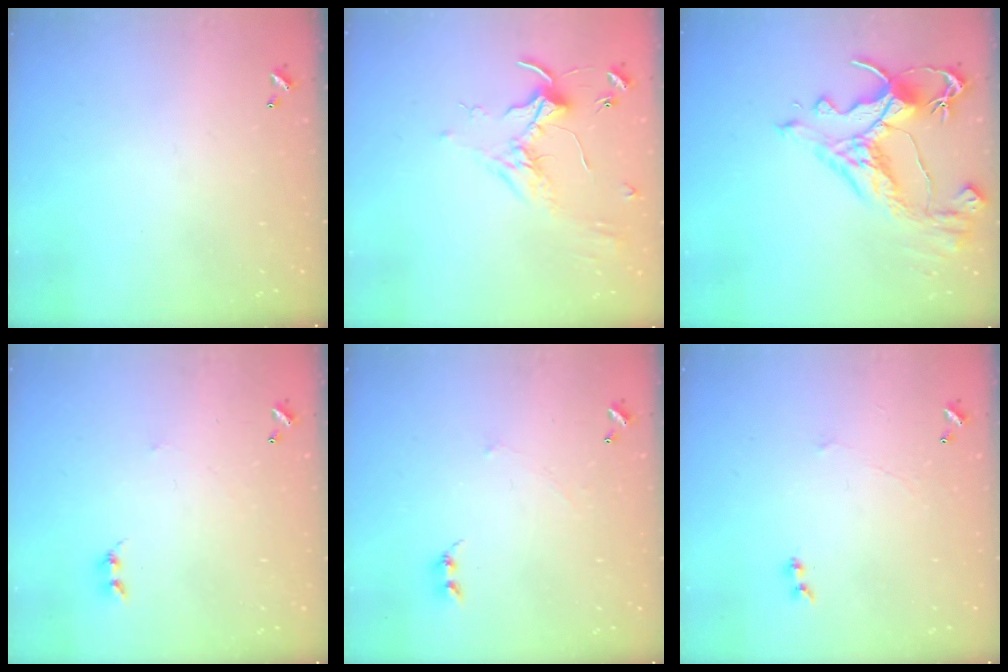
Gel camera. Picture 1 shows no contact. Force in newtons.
{"total": 1.7, "press": 1.6, "slide": 0.4}
{"total": 7.9, "press": 7.7, "slide": 1.7}
{"total": 2.9, "press": 2.8, "slide": 0.4}
{"total": 1.8, "press": 1.8, "slide": 0.5}
{"total": 1.6, "press": 1.3, "slide": 0.9}